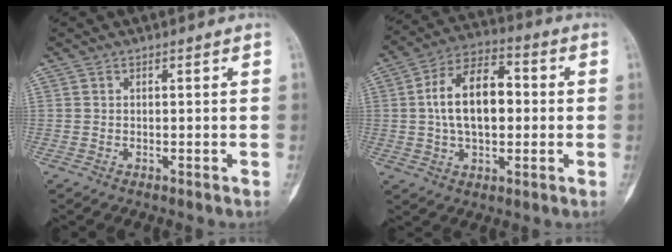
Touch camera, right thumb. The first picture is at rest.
{"total": 14.4, "force": [0.9, 8.3, 11.7], "torque": [-0.187, 0.025, 0.009]}